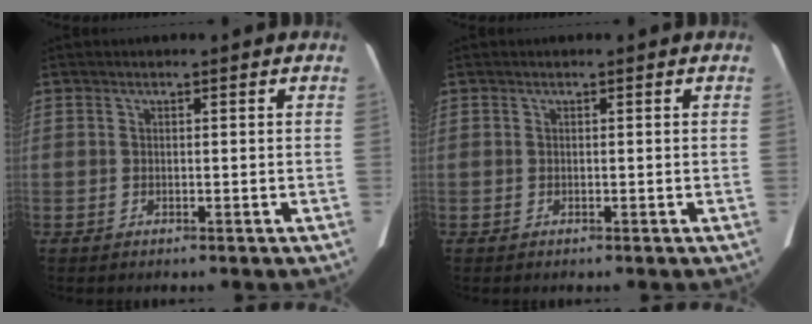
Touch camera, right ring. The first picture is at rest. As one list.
[{"total": 0.0}]